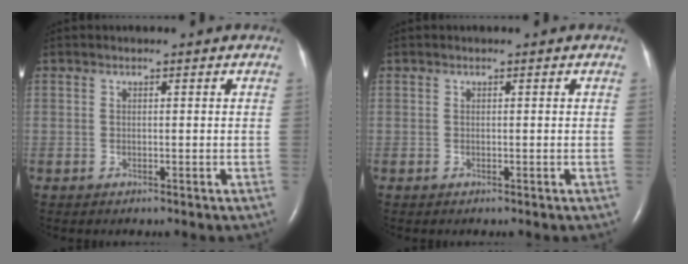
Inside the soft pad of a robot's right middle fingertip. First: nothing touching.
{"total": 0.0}